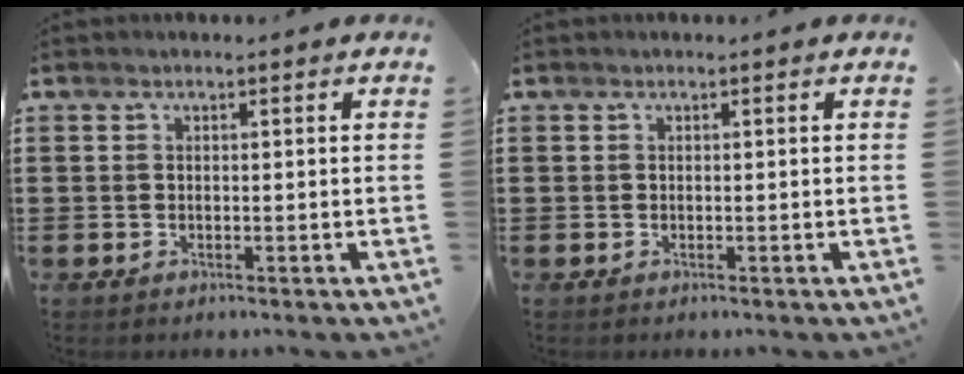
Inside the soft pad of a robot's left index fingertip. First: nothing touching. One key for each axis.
{"total": 0.0}